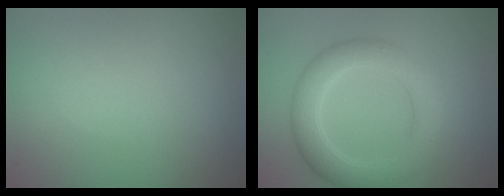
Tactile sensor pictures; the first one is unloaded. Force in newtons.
{"total": 5.0, "press": 5.0, "slide": 0.1}